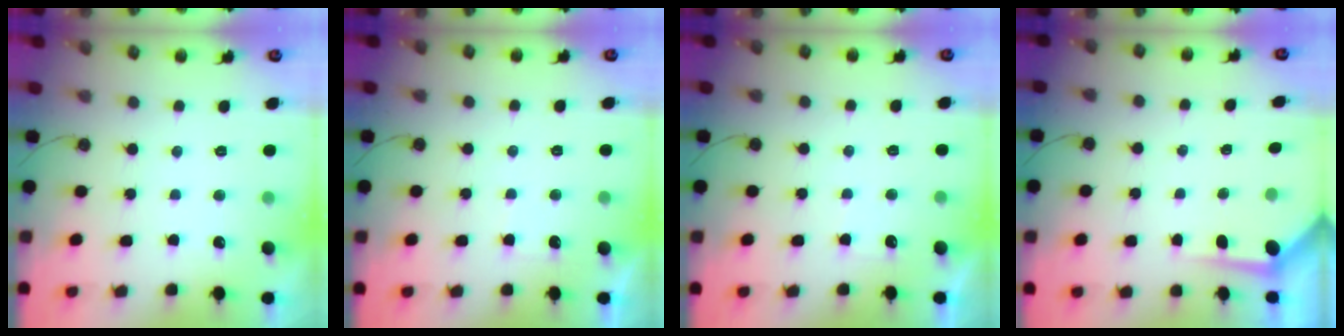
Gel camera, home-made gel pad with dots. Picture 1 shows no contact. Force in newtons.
{"total": 2.4, "press": 2.3, "slide": 0.4}
{"total": 2.8, "press": 2.7, "slide": 0.4}
{"total": 3.5, "press": 3.5, "slide": 0.3}